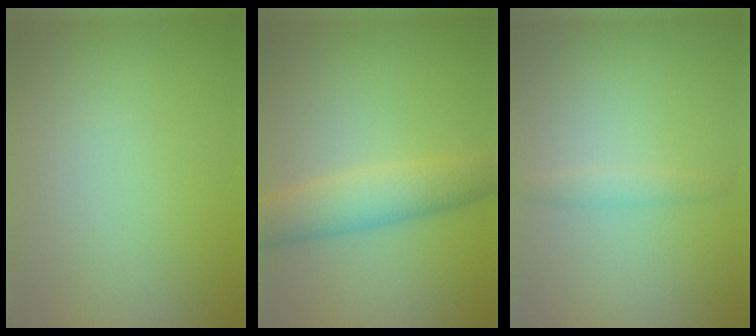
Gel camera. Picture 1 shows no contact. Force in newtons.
{"total": 4.6, "press": 4.6, "slide": 0.1}
{"total": 1.2, "press": 1.2, "slide": 0.1}